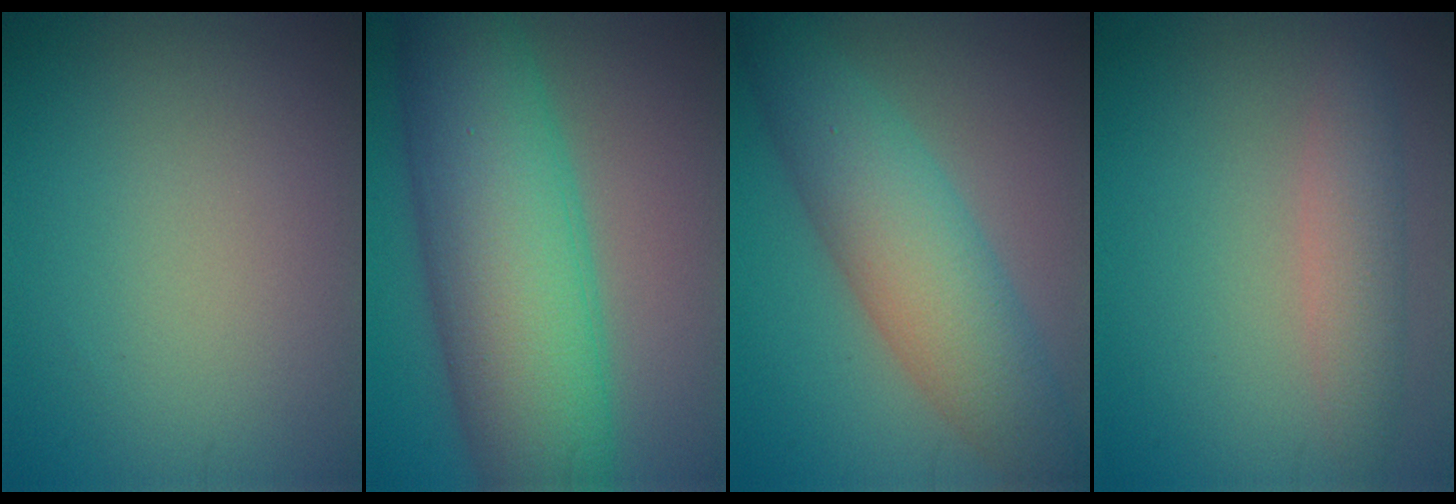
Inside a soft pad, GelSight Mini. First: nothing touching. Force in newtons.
{"total": 11.9, "press": 11.9, "slide": 0.2}
{"total": 7.1, "press": 7.1, "slide": 0.4}
{"total": 2.8, "press": 2.8, "slide": 0.0}